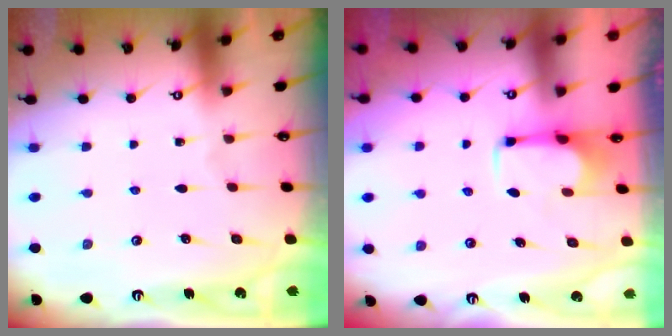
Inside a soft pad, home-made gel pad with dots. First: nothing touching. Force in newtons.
{"total": 2.8, "press": 2.7, "slide": 0.8}